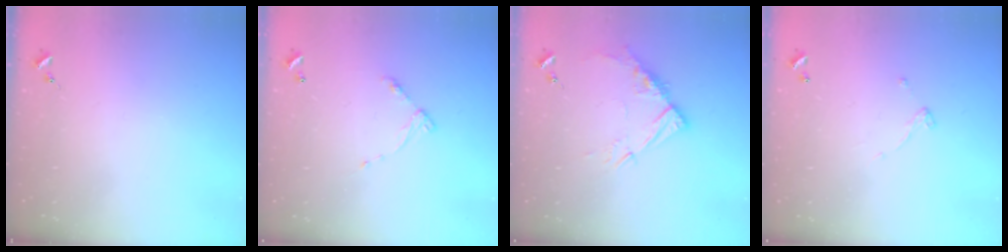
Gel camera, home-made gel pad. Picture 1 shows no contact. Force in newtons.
{"total": 5.9, "press": 5.9, "slide": 0.4}
{"total": 10.7, "press": 10.7, "slide": 0.9}
{"total": 4.9, "press": 4.9, "slide": 0.1}